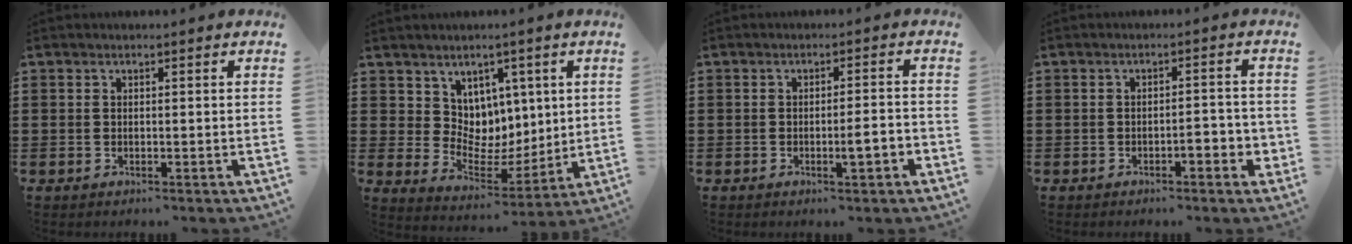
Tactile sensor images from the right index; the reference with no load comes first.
{"total": 7.0, "force": [5.1, 4.8, -0.6], "torque": [-0.031, -0.050, 0.098]}
{"total": 3.3, "force": [-1.3, 0.4, 3.0], "torque": [-0.050, 0.000, -0.024]}
{"total": 3.2, "force": [-1.4, 0.9, 2.8], "torque": [-0.046, 0.004, -0.025]}